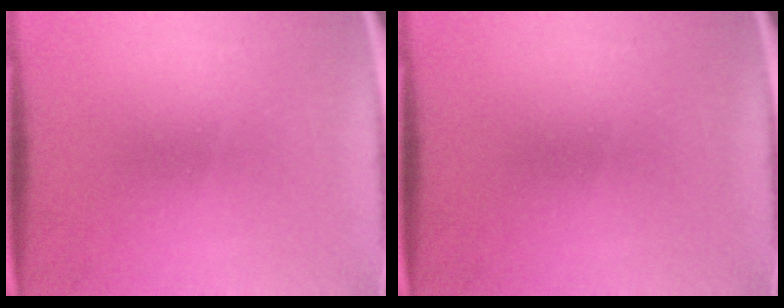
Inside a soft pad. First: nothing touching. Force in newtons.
{"total": 0.0}